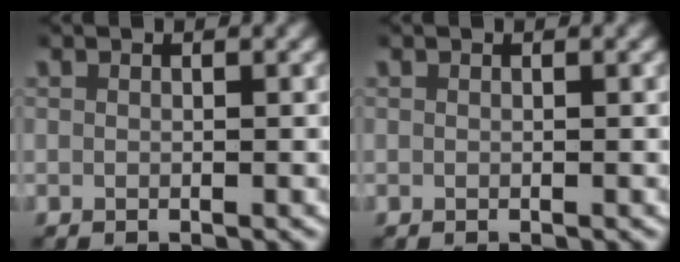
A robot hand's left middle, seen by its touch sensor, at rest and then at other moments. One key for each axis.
{"total": 0.0}